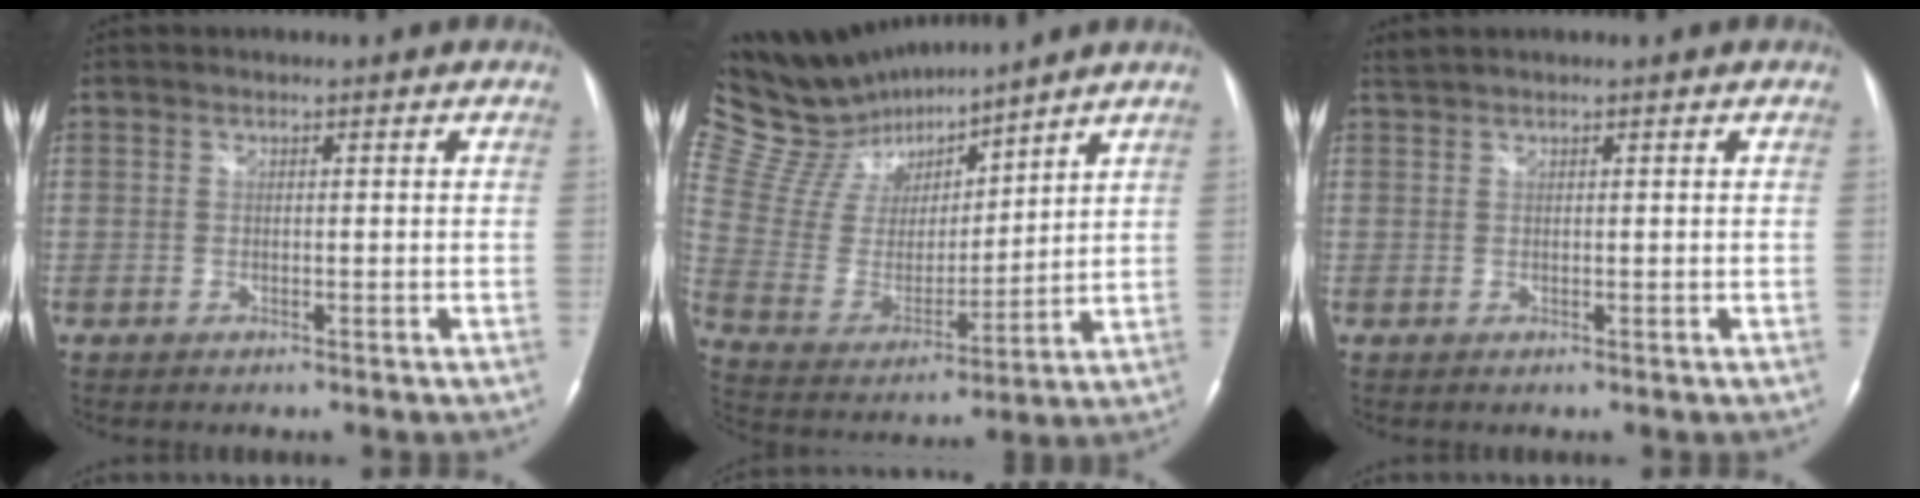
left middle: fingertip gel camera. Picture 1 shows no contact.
{"total": 14.9, "force": [13.9, 3.4, 4.4], "torque": [-0.100, 0.008, 0.274]}
{"total": 1.1, "force": [1.0, -0.2, 0.4], "torque": [-0.015, 0.016, 0.028]}